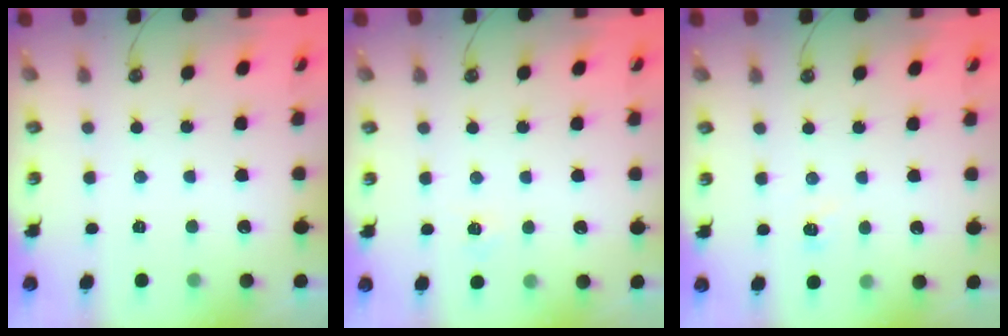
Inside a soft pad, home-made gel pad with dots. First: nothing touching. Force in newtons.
{"total": 4.4, "press": 4.3, "slide": 0.4}
{"total": 3.3, "press": 3.3, "slide": 0.4}